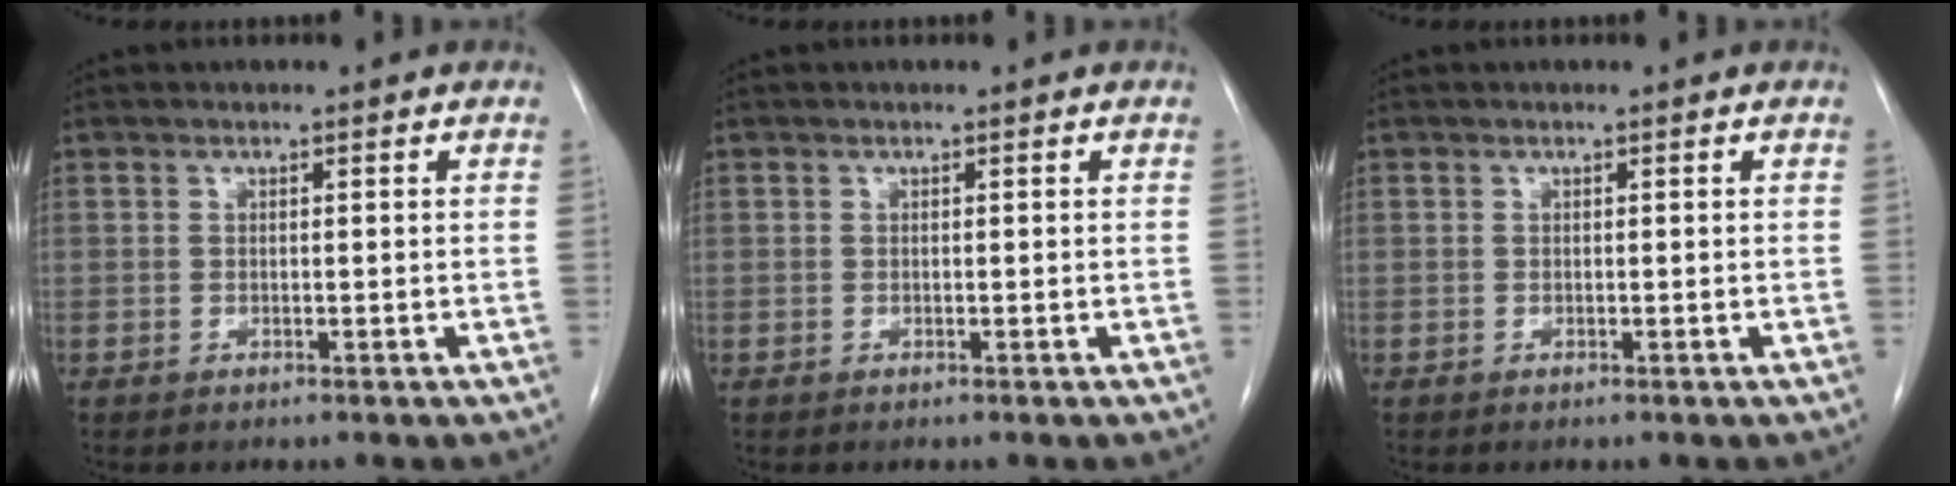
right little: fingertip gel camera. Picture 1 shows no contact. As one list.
[{"total": 0.0}, {"total": 0.0}]